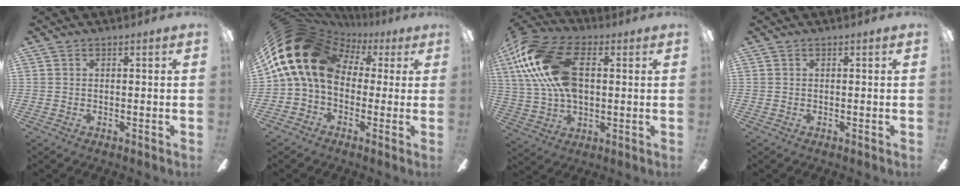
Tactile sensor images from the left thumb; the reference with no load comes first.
{"total": 20.5, "force": [4.3, 13.9, 14.4], "torque": [-0.311, 0.000, 0.077]}
{"total": 22.1, "force": [4.8, 13.3, 16.9], "torque": [-0.355, 0.014, 0.086]}
{"total": 0.0}